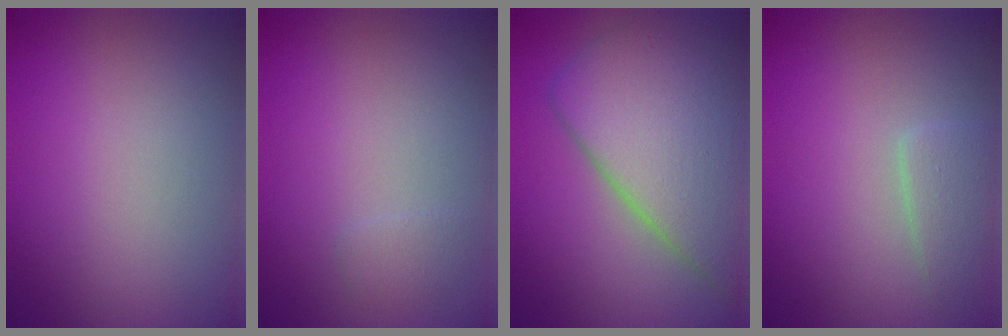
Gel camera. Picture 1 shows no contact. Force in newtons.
{"total": 0.9, "press": 0.9, "slide": 0.0}
{"total": 9.2, "press": 9.2, "slide": 0.4}
{"total": 2.0, "press": 2.0, "slide": 0.1}